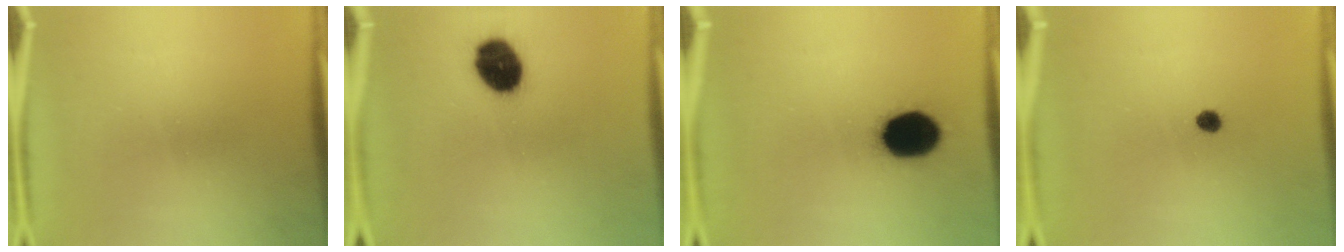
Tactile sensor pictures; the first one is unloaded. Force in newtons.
{"total": 11.4}
{"total": 17.4}
{"total": 2.1}